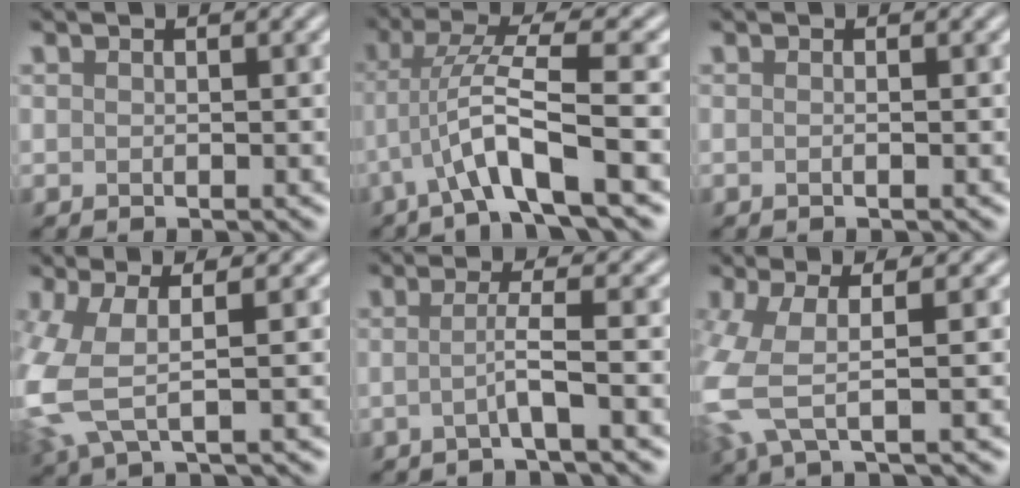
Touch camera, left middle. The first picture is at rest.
{"total": 5.5, "force": [-1.8, 0.5, 5.2], "torque": [-0.104, 0.016, -0.037]}
{"total": 0.8, "force": [-0.1, 0.3, 0.7], "torque": [-0.010, -0.008, -0.009]}
{"total": 5.6, "force": [-0.1, 2.2, 5.2], "torque": [-0.147, -0.001, -0.006]}
{"total": 2.6, "force": [-0.6, 0.3, 2.6], "torque": [-0.046, -0.004, -0.021]}
{"total": 5.0, "force": [-0.3, 1.5, 4.8], "torque": [-0.133, -0.005, -0.013]}